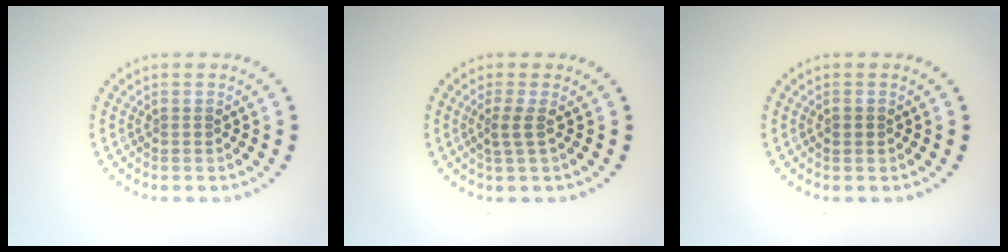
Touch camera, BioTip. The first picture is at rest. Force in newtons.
{"total": 1.8, "press": 1.2, "slide": 1.3}
{"total": 0.8, "press": 0.8, "slide": 0.1}